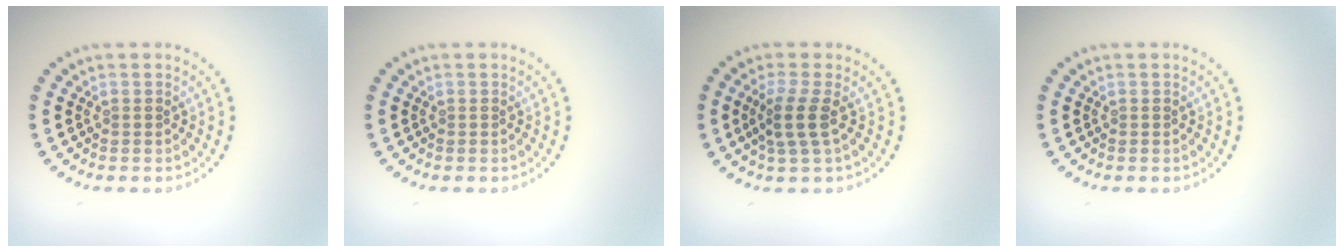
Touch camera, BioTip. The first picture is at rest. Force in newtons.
{"total": 0.0}
{"total": 2.7, "press": 2.2, "slide": 1.6}
{"total": 0.0}